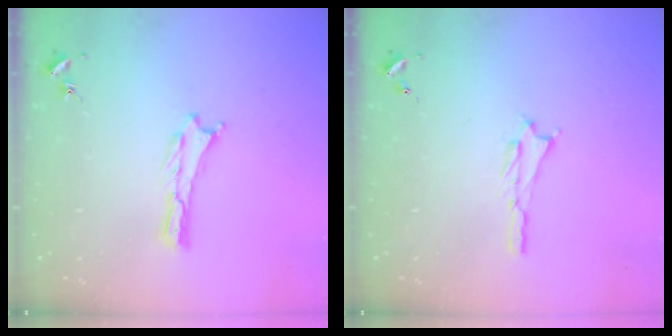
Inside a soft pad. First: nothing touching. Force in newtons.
{"total": 0.7, "press": 0.7, "slide": 0.1}